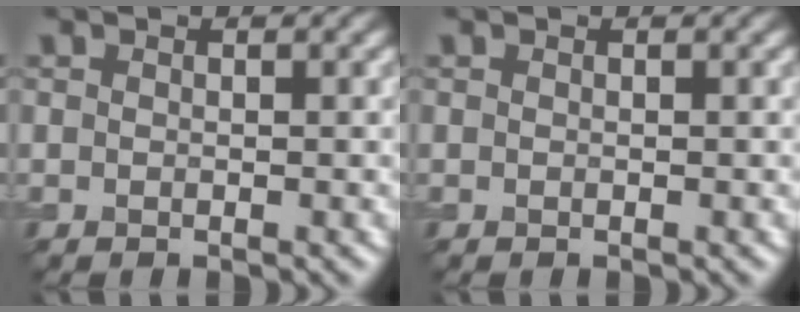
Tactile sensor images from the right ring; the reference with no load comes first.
{"total": 0.0}